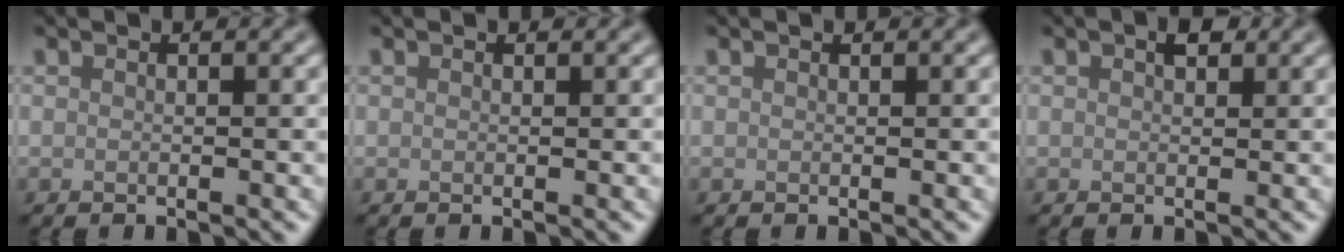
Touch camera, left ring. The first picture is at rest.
{"total": 0.0}
{"total": 0.0}
{"total": 1.5, "force": [0.7, 0.8, 1.0], "torque": [-0.014, 0.003, 0.011]}